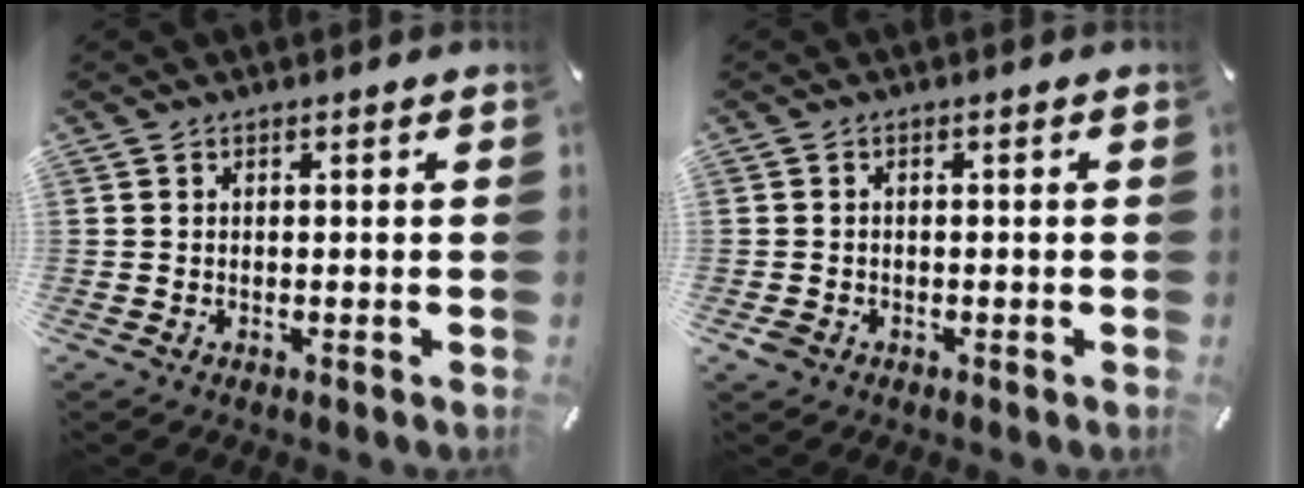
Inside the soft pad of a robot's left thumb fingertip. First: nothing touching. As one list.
[{"total": 1.6, "force": [-0.7, 1.3, 0.6], "torque": [-0.011, 0.004, -0.014]}]